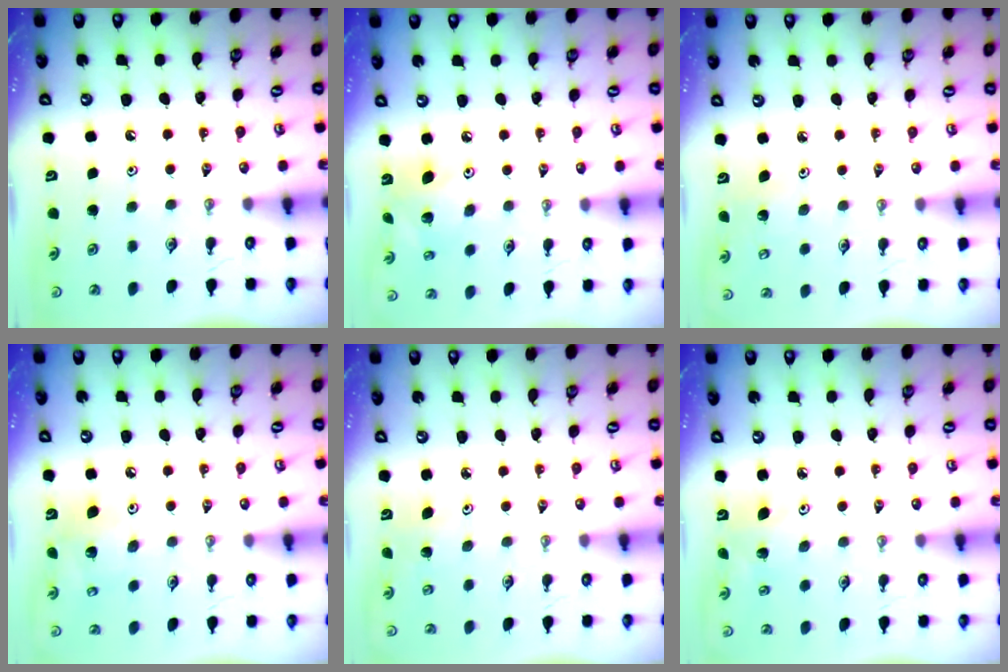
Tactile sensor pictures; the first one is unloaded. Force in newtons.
{"total": 8.7, "press": 8.7, "slide": 0.5}
{"total": 2.9, "press": 2.9, "slide": 0.2}
{"total": 7.4, "press": 7.0, "slide": 2.5}
{"total": 2.9, "press": 2.8, "slide": 0.8}
{"total": 3.6, "press": 3.0, "slide": 2.0}